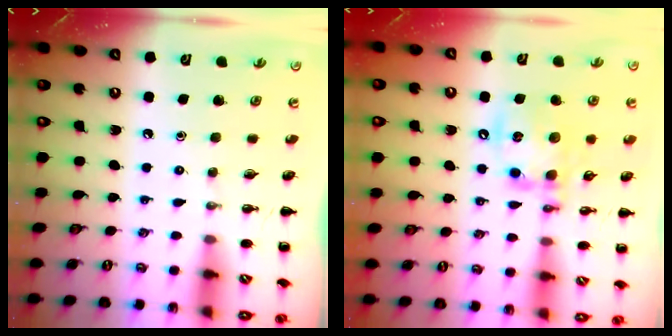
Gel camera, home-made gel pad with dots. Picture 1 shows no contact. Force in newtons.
{"total": 14.7, "press": 14.5, "slide": 2.6}